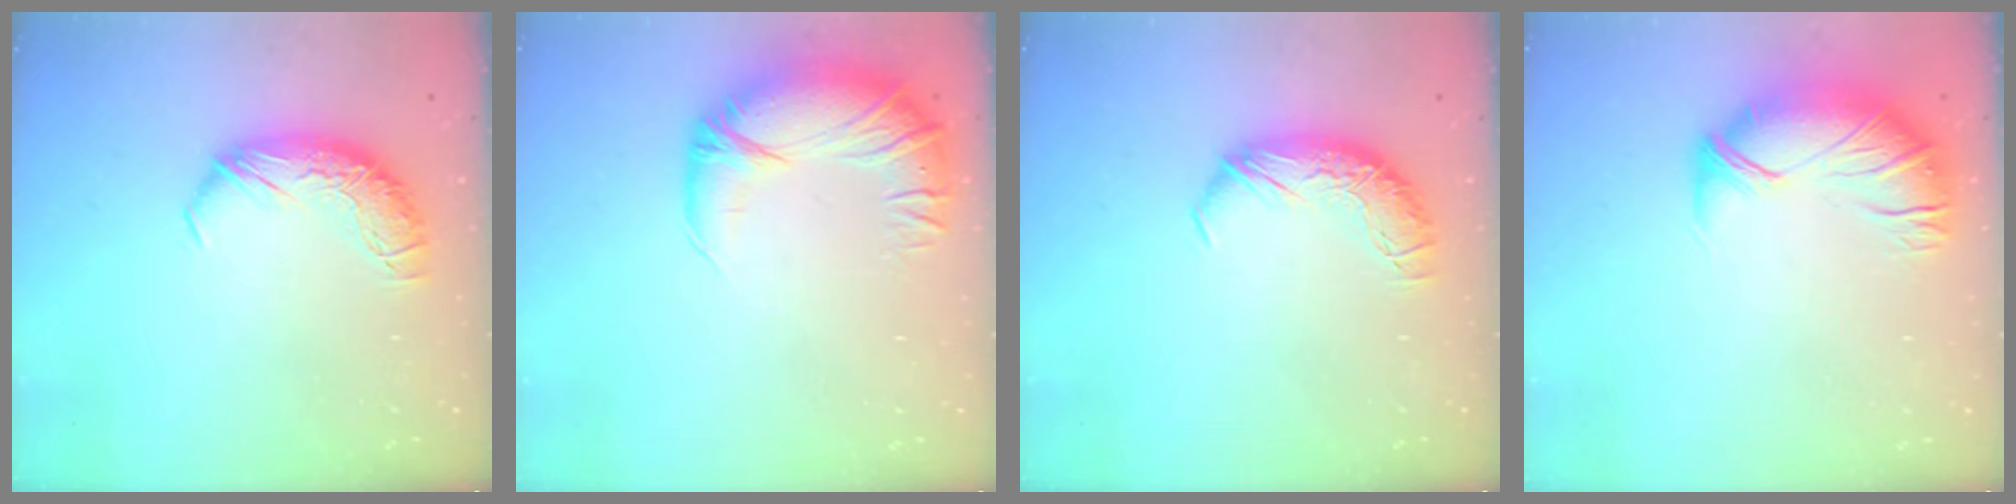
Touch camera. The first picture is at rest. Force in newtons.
{"total": 3.6, "press": 1.0, "slide": 3.5}
{"total": 0.0}
{"total": 3.1, "press": 2.0, "slide": 2.3}